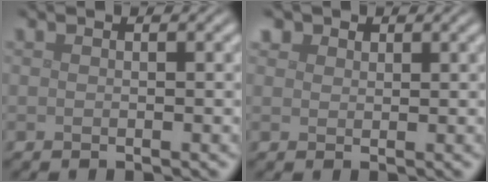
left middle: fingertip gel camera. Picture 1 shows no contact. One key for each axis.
{"total": 1.8, "fx": 1.2, "fy": 1.2, "fz": 0.4, "tx": -0.010, "ty": -0.002, "tz": 0.019}